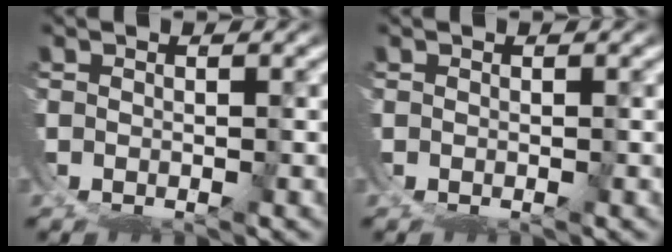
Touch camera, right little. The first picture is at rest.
{"total": 0.0}